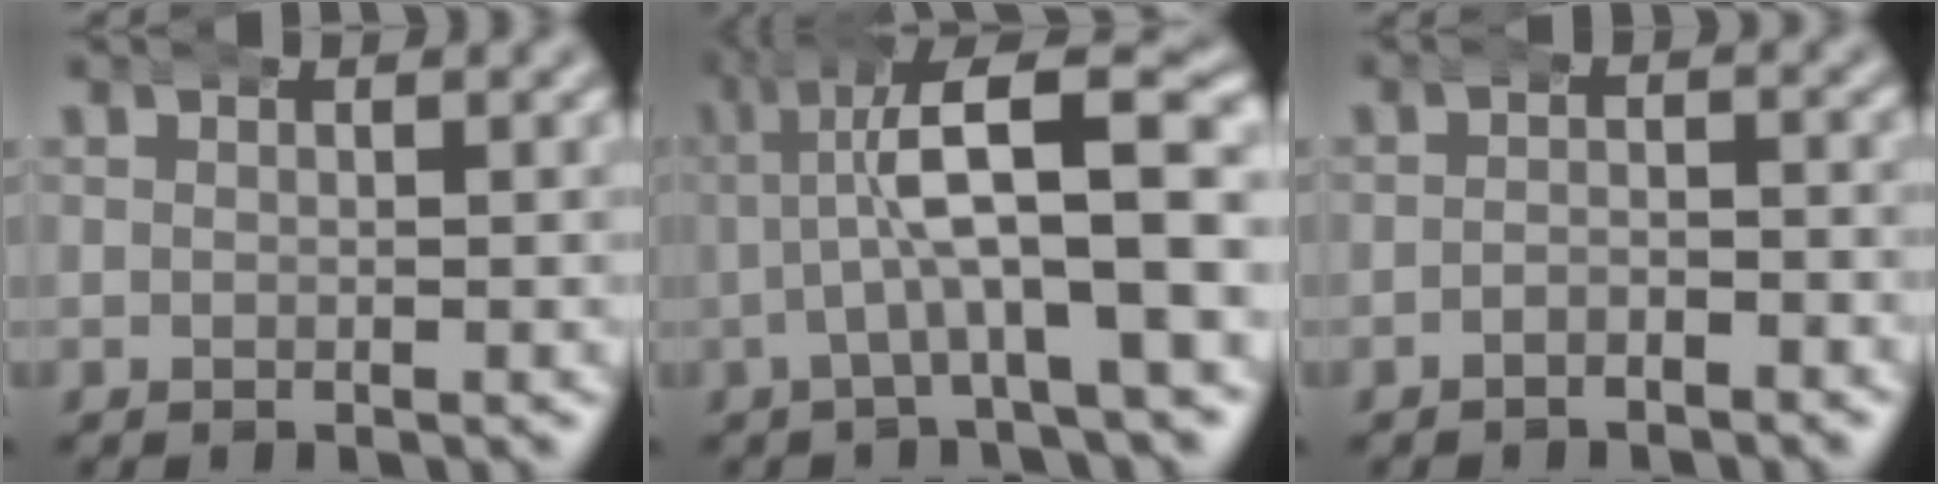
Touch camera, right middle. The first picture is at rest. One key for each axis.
{"total": 10.9, "fx": 1.5, "fy": 4.3, "fz": 9.9, "tx": -0.143, "ty": 0.009, "tz": 0.018}
{"total": 1.9, "fx": -1.6, "fy": 0.6, "fz": 0.8, "tx": 0.002, "ty": 0.003, "tz": -0.036}